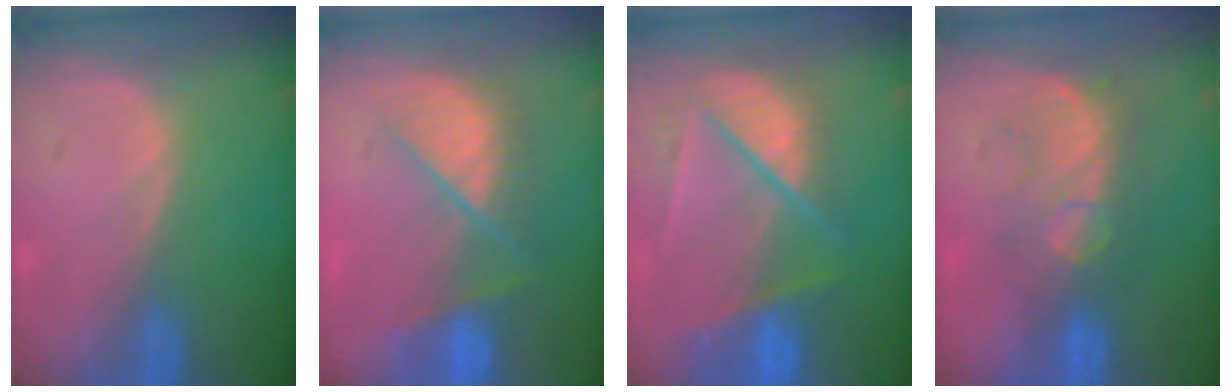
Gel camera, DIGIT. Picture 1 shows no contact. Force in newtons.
{"total": 7.8, "press": 7.6, "slide": 2.0}
{"total": 9.5, "press": 8.2, "slide": 4.7}
{"total": 8.2, "press": 7.6, "slide": 2.9}